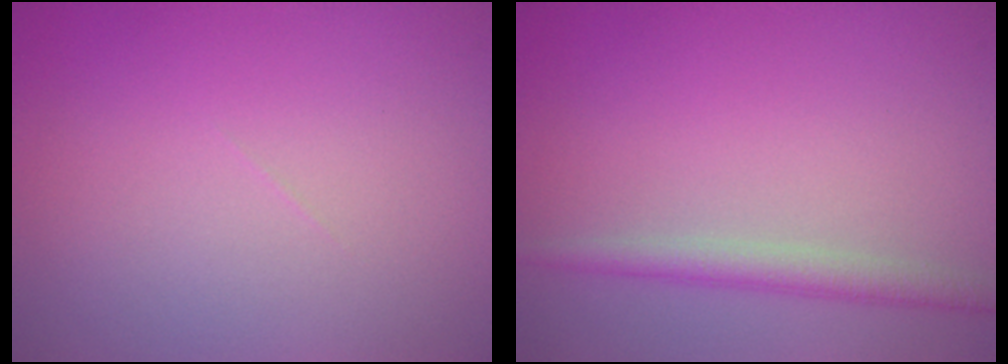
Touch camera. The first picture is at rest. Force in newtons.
{"total": 2.2, "press": 2.2, "slide": 0.0}